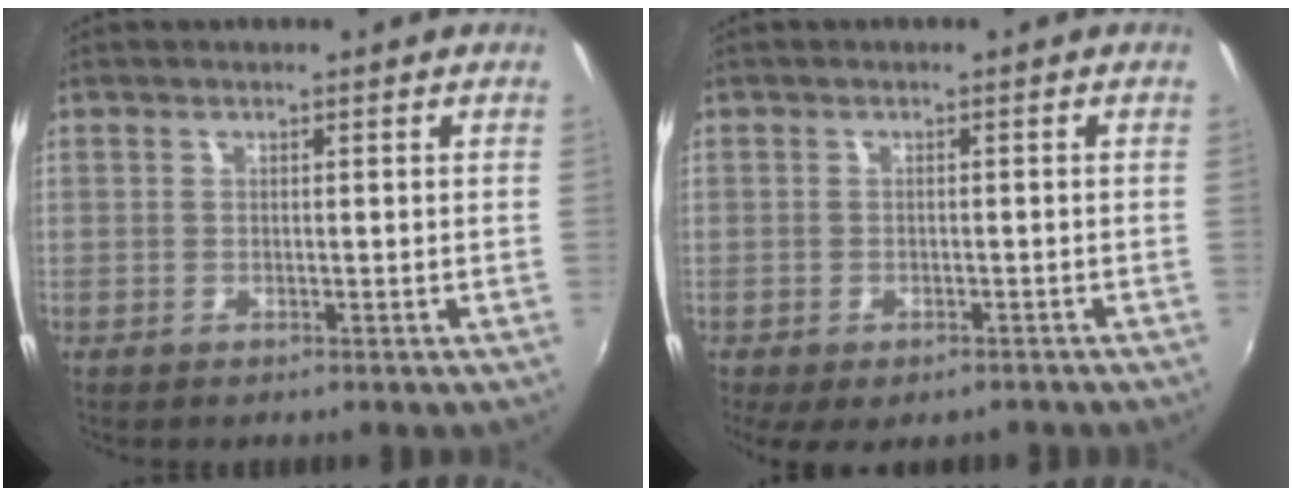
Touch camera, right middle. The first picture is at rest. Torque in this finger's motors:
{"motor_torque": [1.40, -0.74, 0.51, 0.15]}